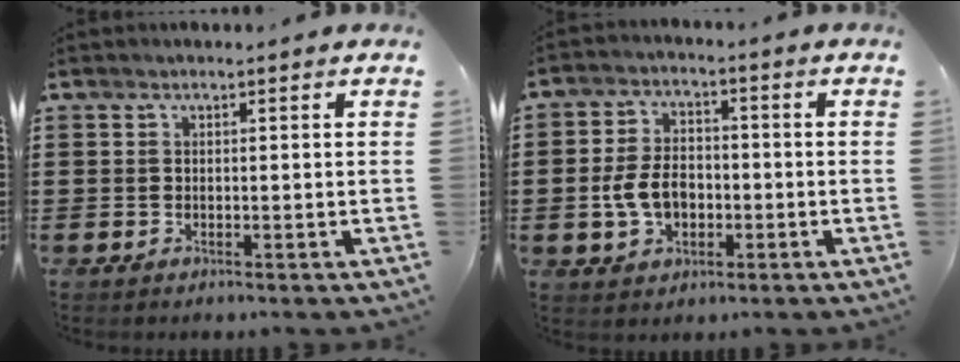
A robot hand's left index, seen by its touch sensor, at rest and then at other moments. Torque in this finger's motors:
{"motor_torque": [1.27, 0.86, 0.65, 0.10]}